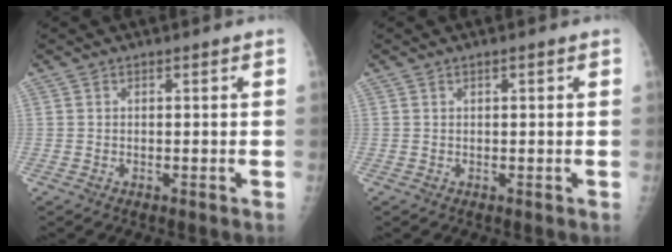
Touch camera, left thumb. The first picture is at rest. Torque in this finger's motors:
{"motor_torque": [0.02, 0.16, -0.16, -0.11, -0.02]}